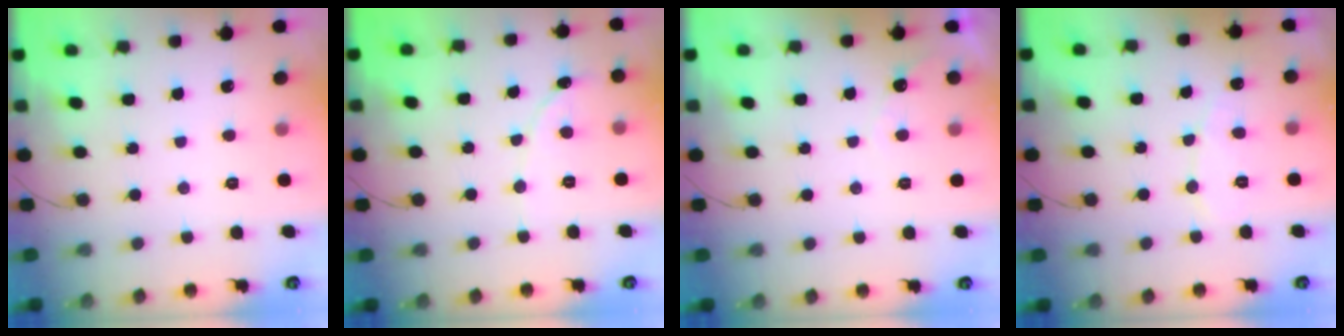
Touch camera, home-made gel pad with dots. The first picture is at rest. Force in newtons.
{"total": 1.7, "press": 1.7, "slide": 0.1}
{"total": 2.6, "press": 2.6, "slide": 0.1}
{"total": 4.9, "press": 4.9, "slide": 0.4}